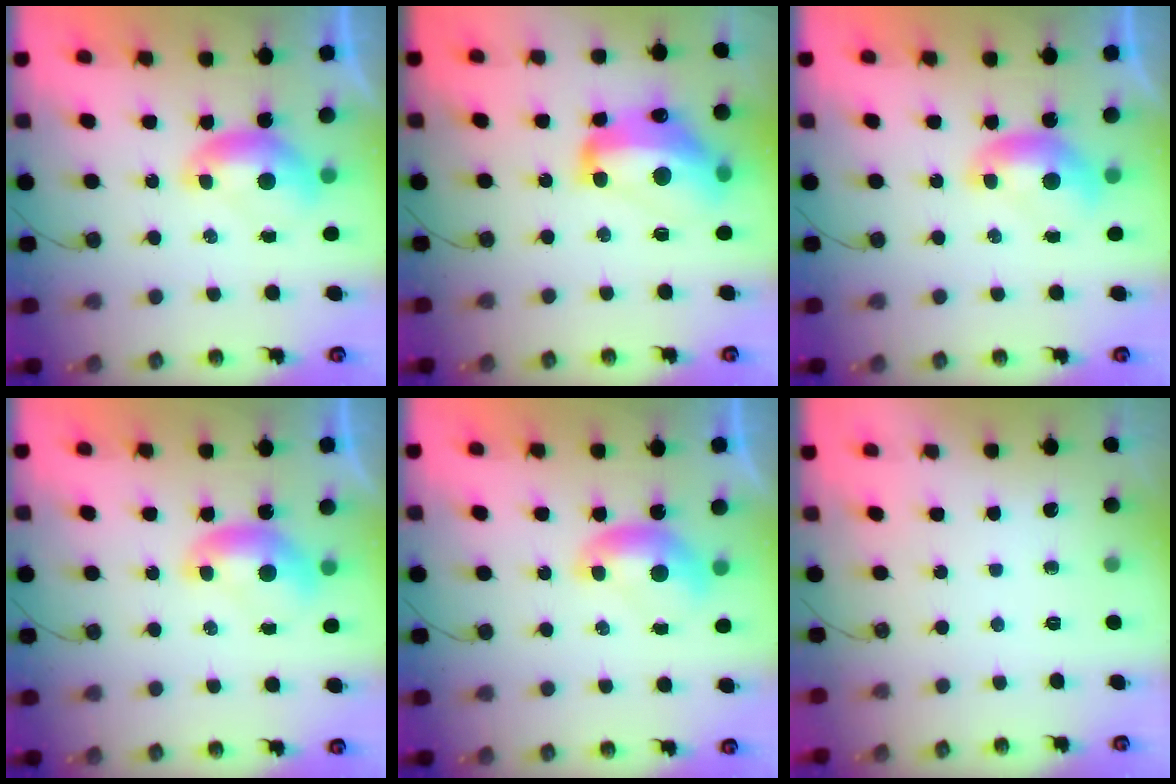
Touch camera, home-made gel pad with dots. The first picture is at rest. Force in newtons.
{"total": 11.8, "press": 11.7, "slide": 1.8}
{"total": 0.0}
{"total": 0.0}
{"total": 0.0}
{"total": 0.0}